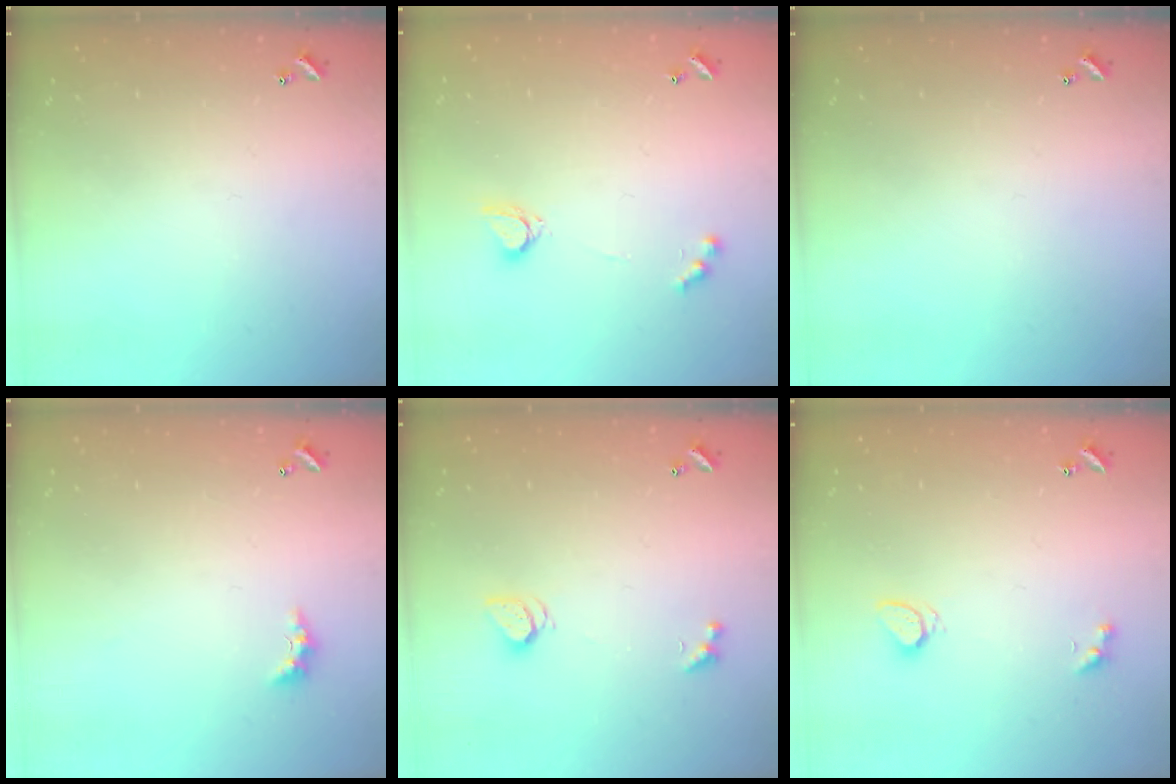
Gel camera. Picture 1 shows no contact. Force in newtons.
{"total": 4.0, "press": 4.0, "slide": 0.3}
{"total": 0.0}
{"total": 2.3, "press": 2.2, "slide": 0.7}
{"total": 2.0, "press": 2.0, "slide": 0.3}
{"total": 2.1, "press": 2.0, "slide": 0.6}